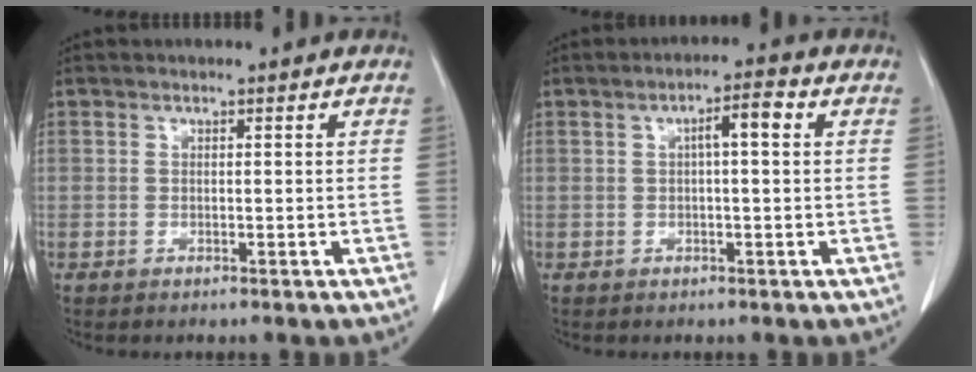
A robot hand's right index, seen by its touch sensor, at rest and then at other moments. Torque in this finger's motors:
{"motor_torque": [0.07, 0.06, 0.06, 0.04]}